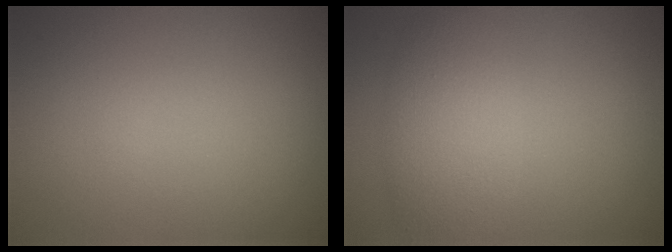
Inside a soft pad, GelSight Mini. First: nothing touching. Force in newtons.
{"total": 4.2, "press": 4.1, "slide": 0.3}